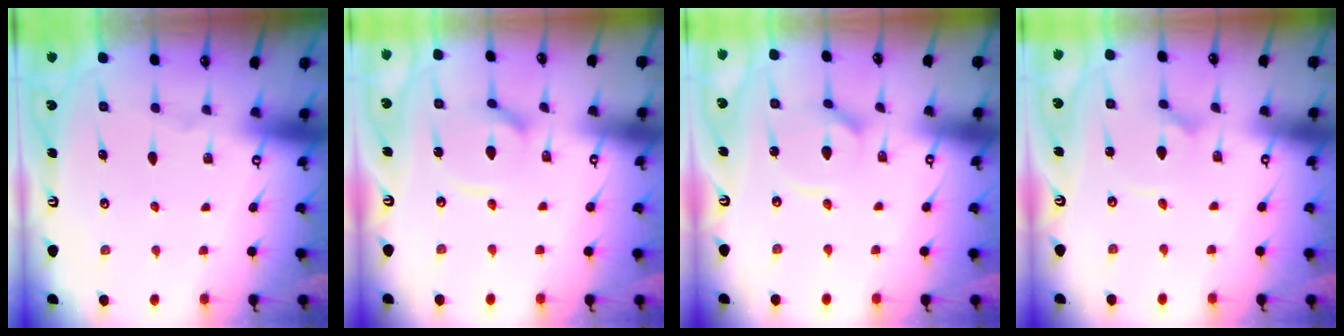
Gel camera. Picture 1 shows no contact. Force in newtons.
{"total": 8.3, "press": 8.3, "slide": 0.7}
{"total": 5.1, "press": 5.0, "slide": 0.5}
{"total": 1.9, "press": 1.9, "slide": 0.2}